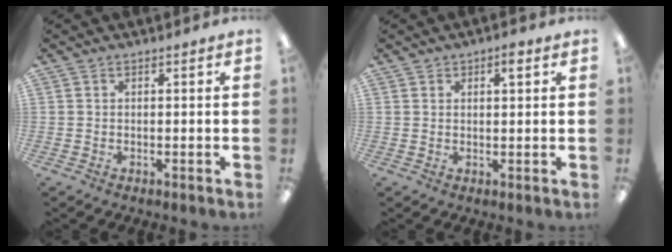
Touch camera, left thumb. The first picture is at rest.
{"total": 2.8, "force": [1.7, 1.3, 1.9], "torque": [-0.024, -0.001, 0.025]}